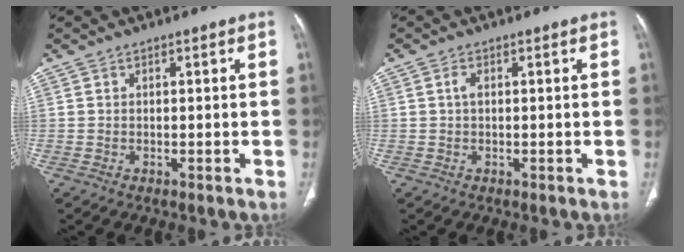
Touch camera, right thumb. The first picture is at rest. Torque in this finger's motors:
{"motor_torque": [0.26, 0.14, 0.61, 0.19, 0.05]}